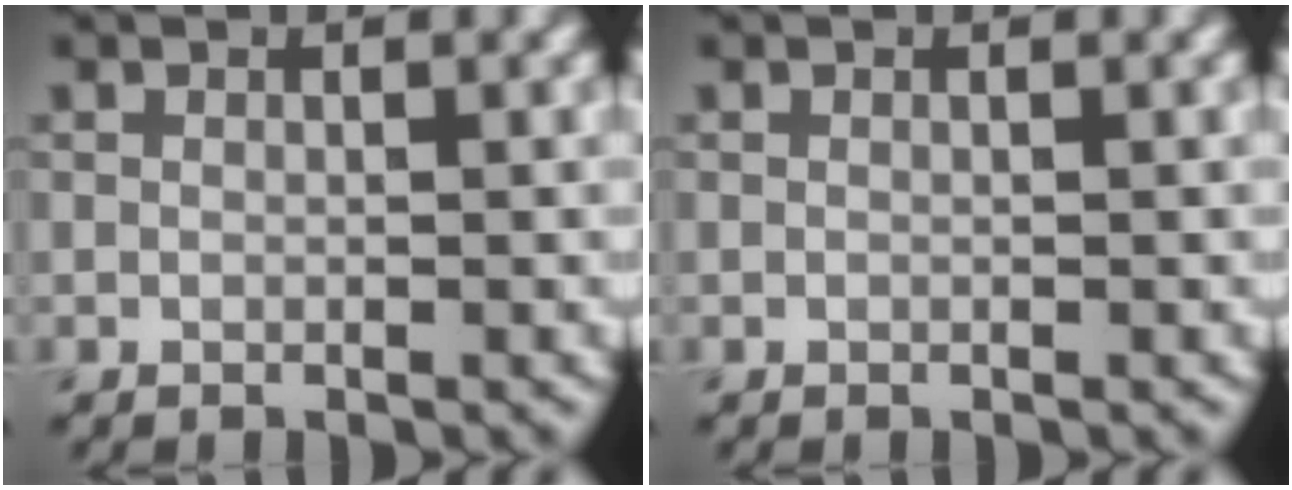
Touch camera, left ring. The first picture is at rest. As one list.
[{"total": 0.0}]